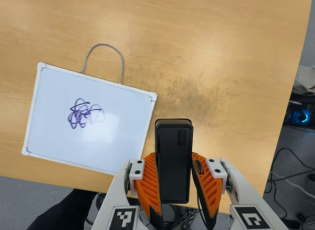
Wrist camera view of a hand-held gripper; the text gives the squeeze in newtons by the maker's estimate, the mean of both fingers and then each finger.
{"total": 4.5, "left": 3.1, "right": 6.0}